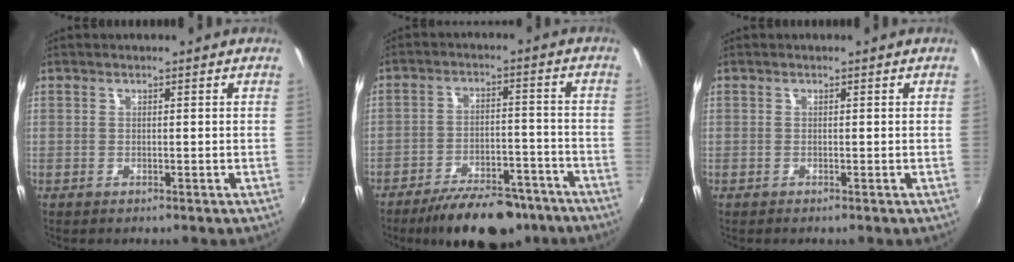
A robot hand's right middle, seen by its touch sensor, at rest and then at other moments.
{"total": 15.7, "force": [-12.5, 6.0, 7.5], "torque": [-0.133, -0.001, -0.171]}
{"total": 0.0}